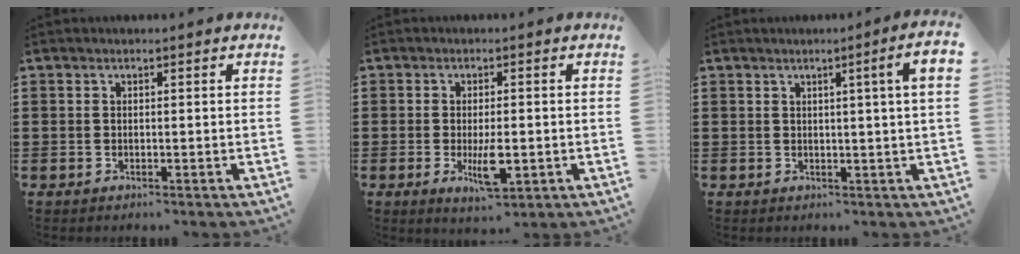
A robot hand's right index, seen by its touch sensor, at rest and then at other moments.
{"total": 5.5, "force": [-1.3, 1.8, 5.0], "torque": [-0.089, -0.010, -0.025]}
{"total": 3.8, "force": [1.0, -0.7, 3.6], "torque": [-0.058, -0.010, 0.011]}